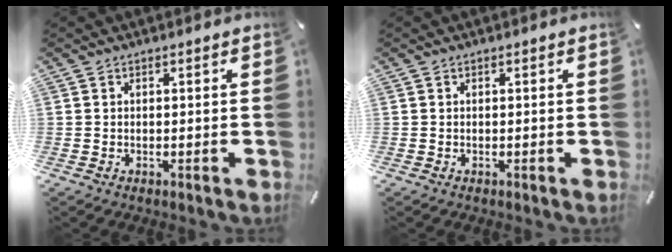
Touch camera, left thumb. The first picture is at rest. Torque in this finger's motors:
{"motor_torque": [0.00, 0.00, 0.00, 0.00, 0.00]}